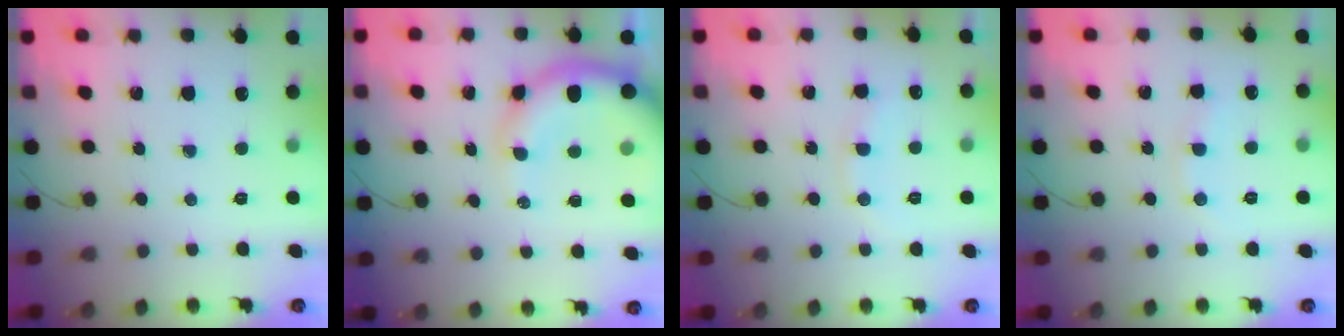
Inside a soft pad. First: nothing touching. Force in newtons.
{"total": 11.6, "press": 11.2, "slide": 3.3}
{"total": 9.2, "press": 9.1, "slide": 1.5}
{"total": 5.2, "press": 5.1, "slide": 0.9}